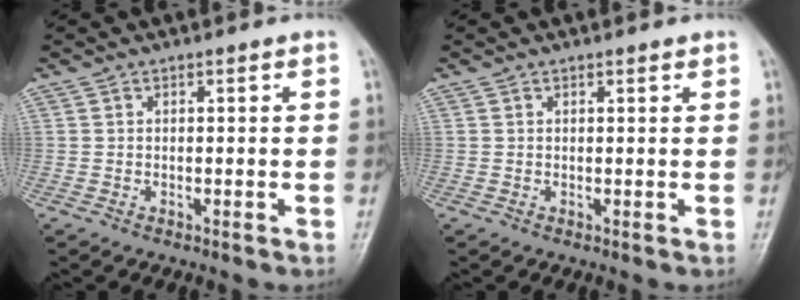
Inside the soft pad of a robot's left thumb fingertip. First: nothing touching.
{"total": 0.8, "force": [0.6, 0.2, 0.4], "torque": [-0.007, -0.003, 0.008]}